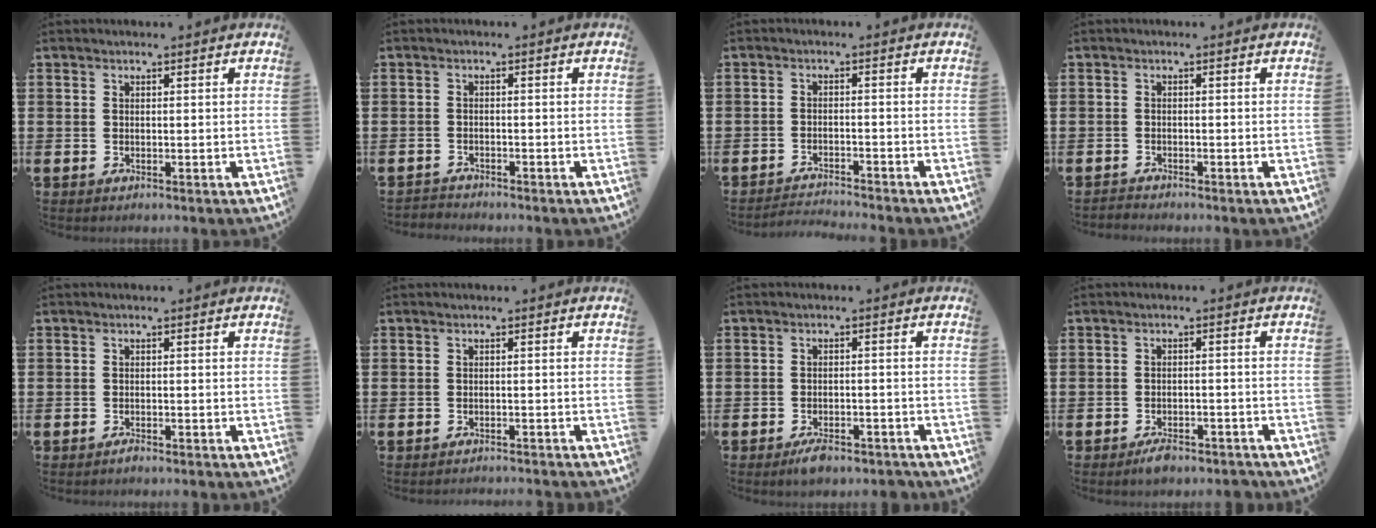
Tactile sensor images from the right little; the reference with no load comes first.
{"total": 1.2, "force": [-1.1, 0.1, -0.2], "torque": [0.000, 0.004, -0.025]}
{"total": 2.1, "force": [-2.1, -0.2, 0.0], "torque": [-0.004, 0.003, -0.045]}
{"total": 0.8, "force": [-0.8, 0.0, -0.1], "torque": [-0.001, 0.000, -0.017]}
{"total": 0.8, "force": [-0.7, 0.1, 0.3], "torque": [-0.007, -0.003, -0.014]}
{"total": 0.9, "force": [-0.9, -0.2, 0.0], "torque": [0.000, 0.001, -0.019]}
{"total": 2.3, "force": [-1.8, 0.8, 1.3], "torque": [-0.024, 0.006, -0.035]}
{"total": 2.0, "force": [-1.7, 0.6, 1.0], "torque": [-0.020, 0.006, -0.035]}